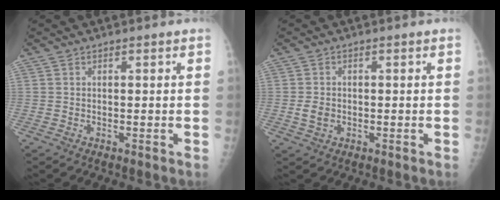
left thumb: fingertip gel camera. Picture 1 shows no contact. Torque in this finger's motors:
{"motor_torque": [0.04, -0.01, 0.36, -0.07, 0.00]}